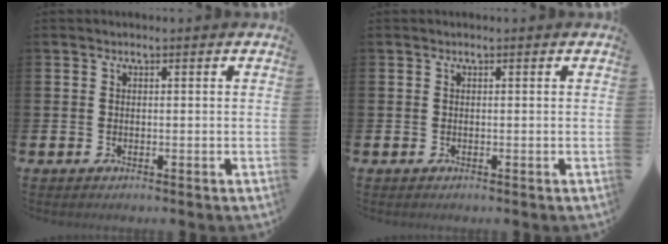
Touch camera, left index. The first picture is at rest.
{"total": 0.0}